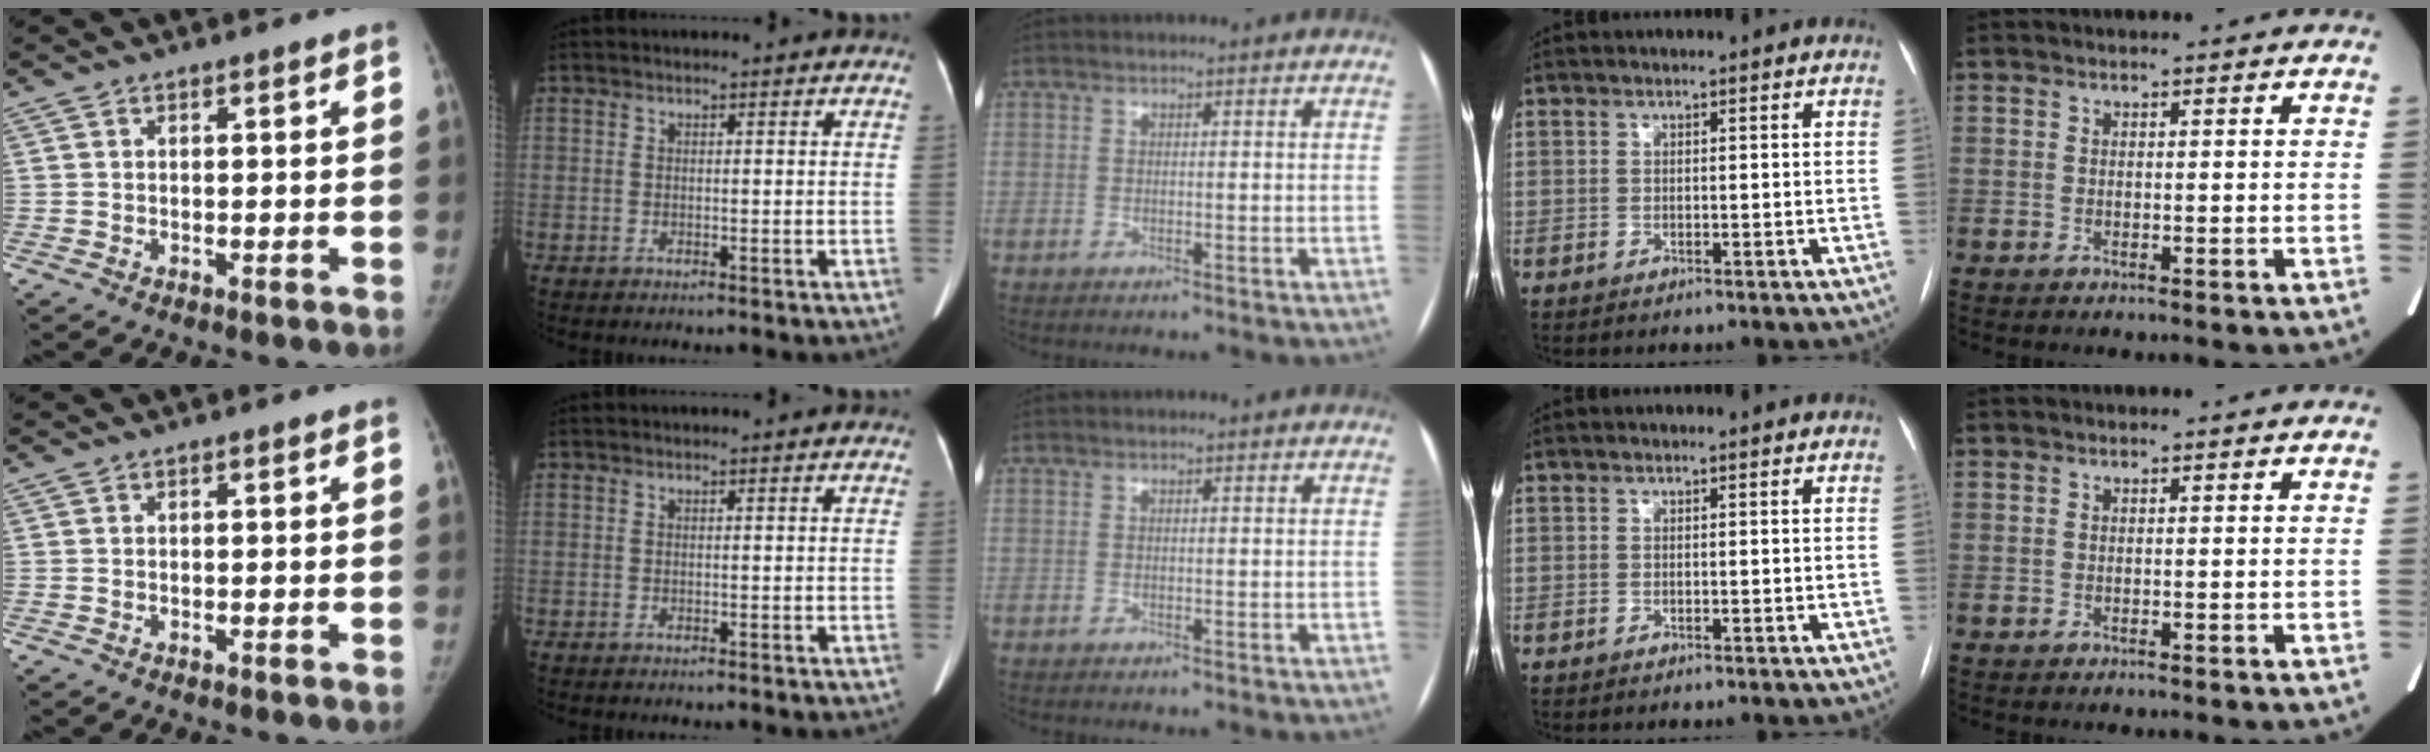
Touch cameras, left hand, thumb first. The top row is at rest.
{}